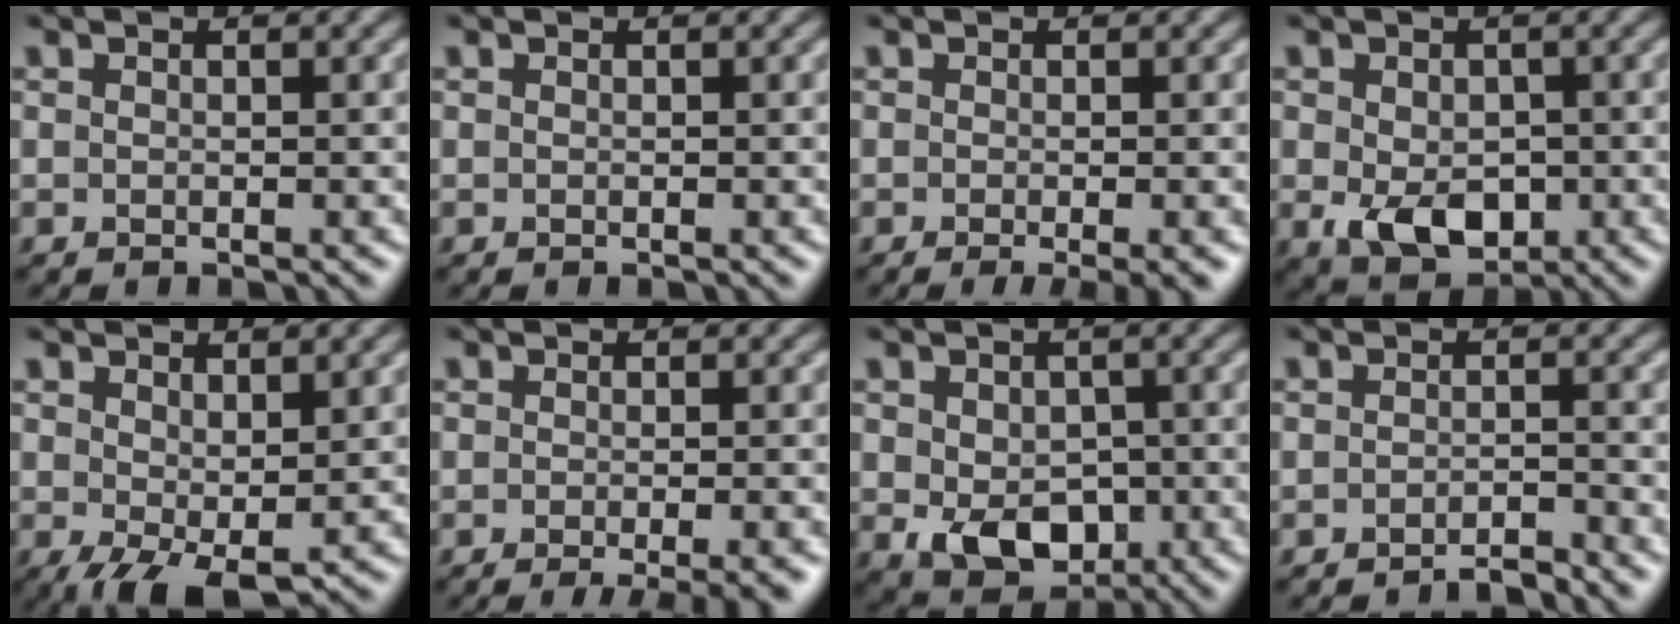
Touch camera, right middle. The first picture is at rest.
{"total": 0.0}
{"total": 2.3, "force": [-0.7, 0.5, 2.2], "torque": [-0.027, -0.004, -0.009]}
{"total": 5.3, "force": [-1.3, 3.6, 3.7], "torque": [-0.072, -0.015, -0.013]}
{"total": 4.3, "force": [-0.6, 2.1, 3.7], "torque": [-0.078, -0.007, -0.005]}
{"total": 4.0, "force": [-1.5, 1.1, 3.5], "torque": [-0.038, -0.005, -0.015]}
{"total": 5.8, "force": [-1.3, 4.2, 3.8], "torque": [-0.072, -0.017, -0.014]}
{"total": 1.8, "force": [-1.6, 0.2, 0.8], "torque": [-0.002, 0.003, -0.033]}